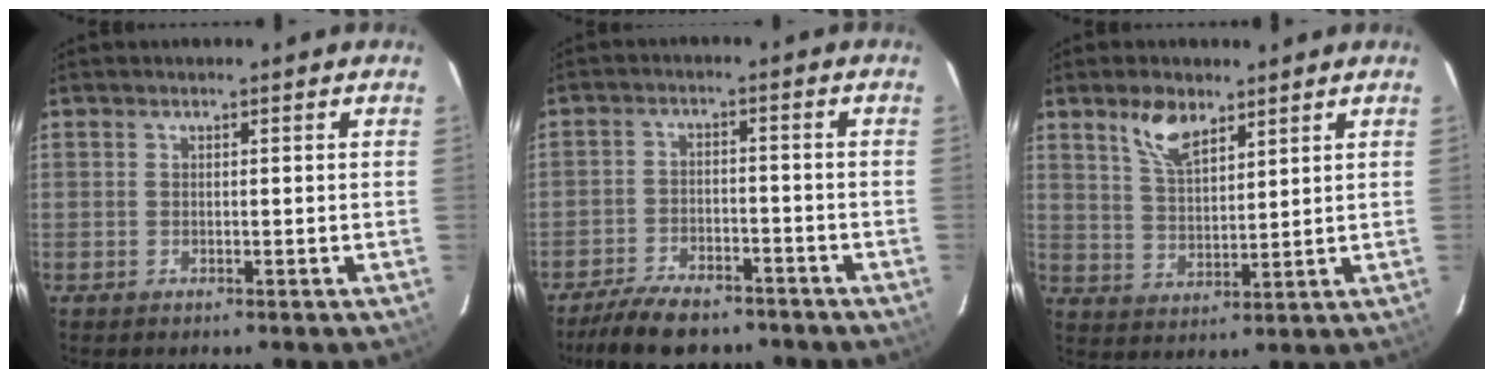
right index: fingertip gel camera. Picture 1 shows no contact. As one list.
[{"total": 11.7, "force": [-9.5, 4.4, 5.2], "torque": [-0.122, -0.005, -0.149]}, {"total": 7.2, "force": [4.8, 3.2, 4.3], "torque": [-0.078, 0.006, 0.096]}]